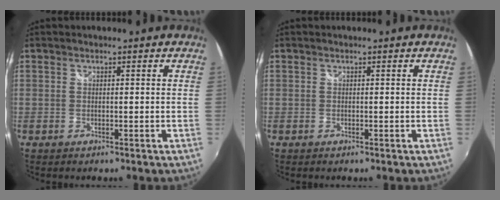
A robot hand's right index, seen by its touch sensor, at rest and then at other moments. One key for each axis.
{"total": 0.0}